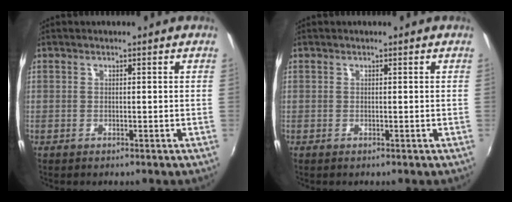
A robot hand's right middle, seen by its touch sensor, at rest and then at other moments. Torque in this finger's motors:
{"motor_torque": [0.36, -0.35, 0.02, 0.01]}